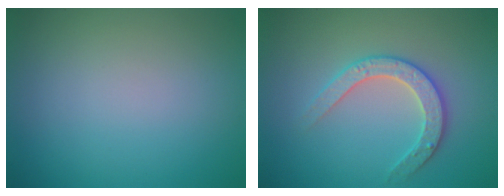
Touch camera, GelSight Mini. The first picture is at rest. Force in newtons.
{"total": 2.8, "press": 2.8, "slide": 0.3}